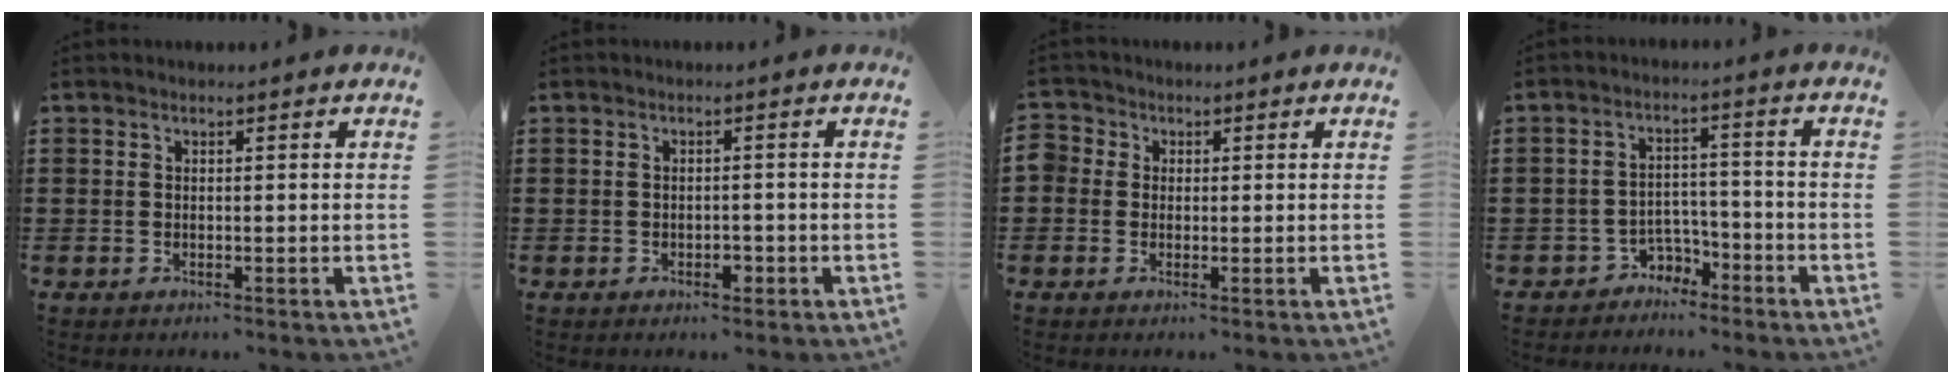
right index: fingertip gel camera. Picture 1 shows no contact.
{"total": 1.1, "force": [-0.8, 0.6, 0.5], "torque": [-0.013, -0.003, -0.016]}
{"total": 2.0, "force": [-0.2, 2.0, 0.2], "torque": [-0.016, 0.008, -0.007]}
{"total": 3.6, "force": [-3.2, 1.6, 0.3], "torque": [-0.016, 0.008, -0.066]}